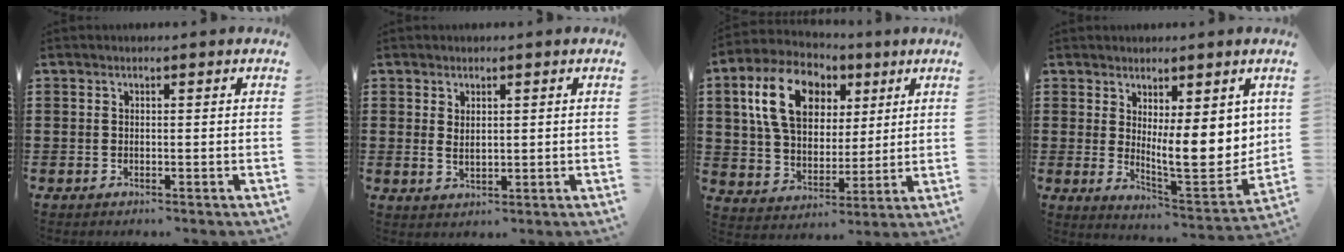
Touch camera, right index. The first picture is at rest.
{"total": 1.6, "force": [1.1, 0.8, 0.8], "torque": [-0.017, 0.005, 0.020]}
{"total": 13.1, "force": [4.9, 8.9, 8.3], "torque": [-0.177, 0.019, 0.088]}
{"total": 9.0, "force": [2.8, 3.6, 7.8], "torque": [-0.106, -0.036, 0.052]}